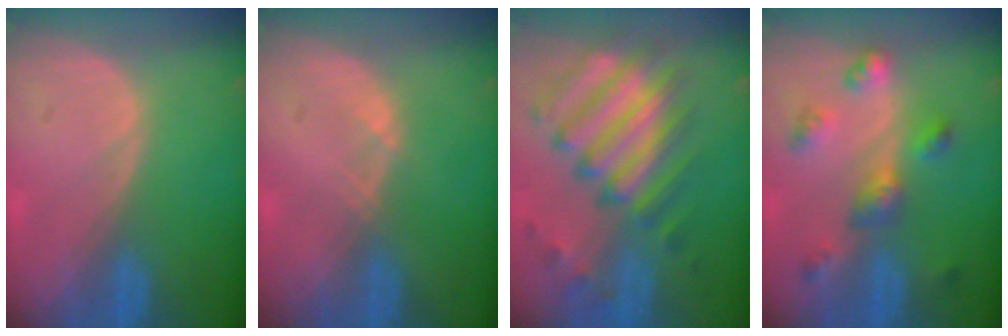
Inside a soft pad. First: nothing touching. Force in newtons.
{"total": 0.8, "press": 0.8, "slide": 0.1}
{"total": 11.6, "press": 10.5, "slide": 5.0}
{"total": 6.1, "press": 5.9, "slide": 1.7}